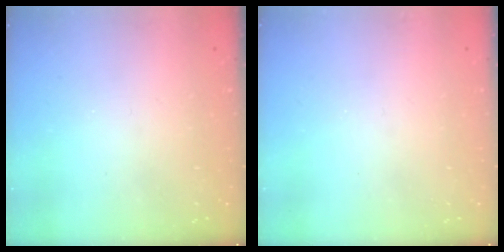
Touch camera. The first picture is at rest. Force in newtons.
{"total": 0.0}